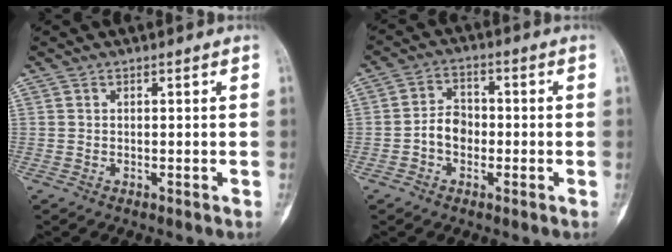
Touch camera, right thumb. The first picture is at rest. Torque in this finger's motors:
{"motor_torque": [1.03, 0.71, 0.53, -0.28, 0.03]}